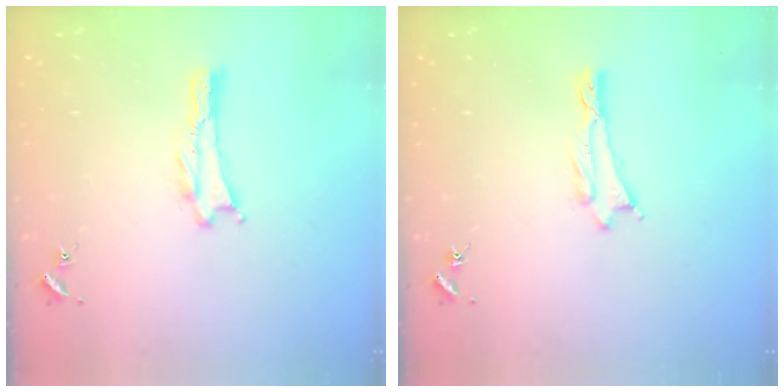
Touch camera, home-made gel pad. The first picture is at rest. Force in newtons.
{"total": 0.5, "press": 0.5, "slide": 0.2}